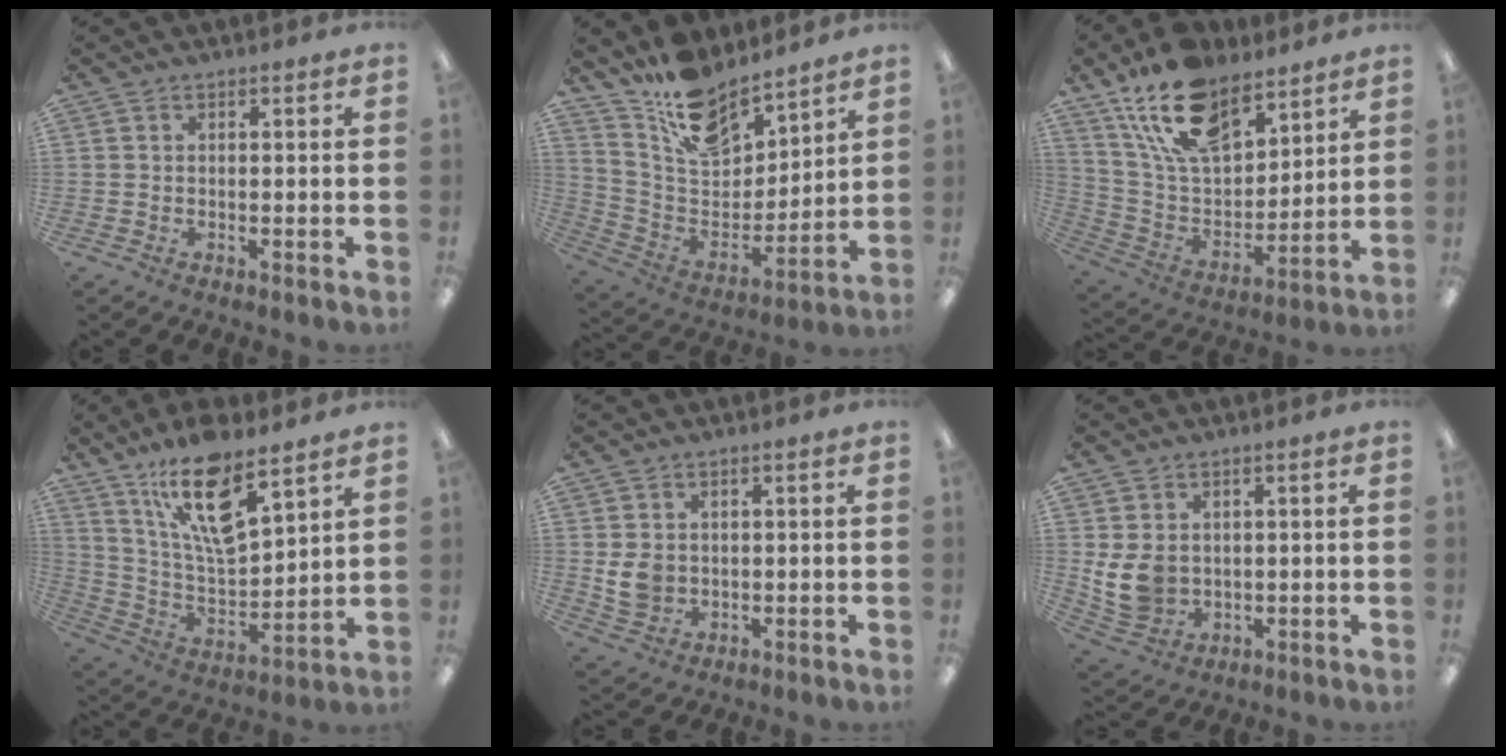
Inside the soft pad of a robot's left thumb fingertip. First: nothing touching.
{"total": 15.0, "force": [12.4, 6.6, 5.1], "torque": [-0.106, -0.089, 0.229]}
{"total": 18.9, "force": [12.9, 9.7, 9.6], "torque": [-0.189, -0.058, 0.237]}
{"total": 17.5, "force": [12.0, 5.5, 11.5], "torque": [-0.217, -0.067, 0.202]}
{"total": 5.2, "force": [0.7, 4.4, 2.6], "torque": [-0.057, 0.002, 0.015]}
{"total": 8.1, "force": [1.3, 6.7, 4.4], "torque": [-0.112, 0.001, 0.027]}